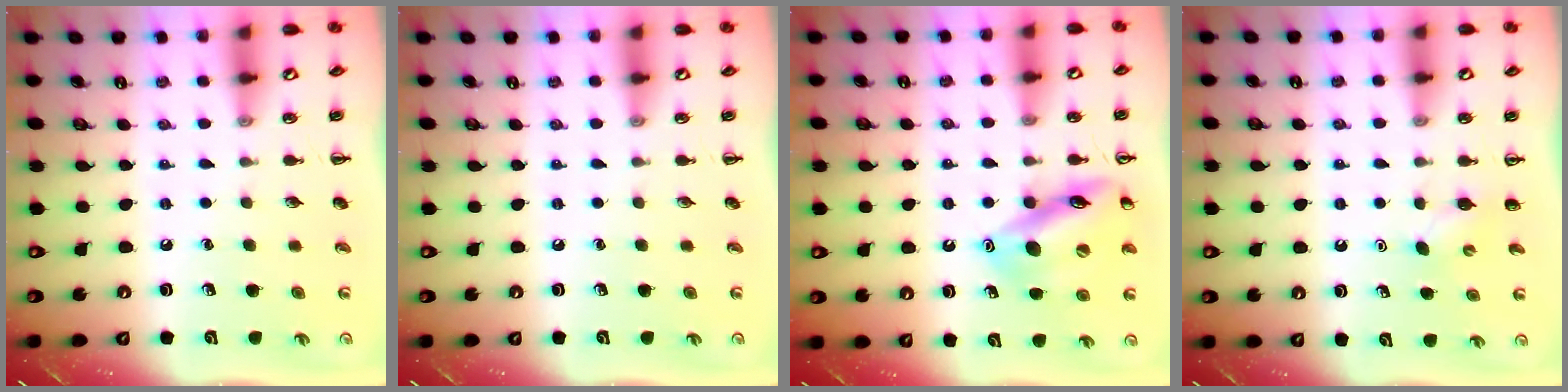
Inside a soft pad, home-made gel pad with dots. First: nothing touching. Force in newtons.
{"total": 0.0}
{"total": 14.2, "press": 14.1, "slide": 1.1}
{"total": 2.7, "press": 2.6, "slide": 0.7}